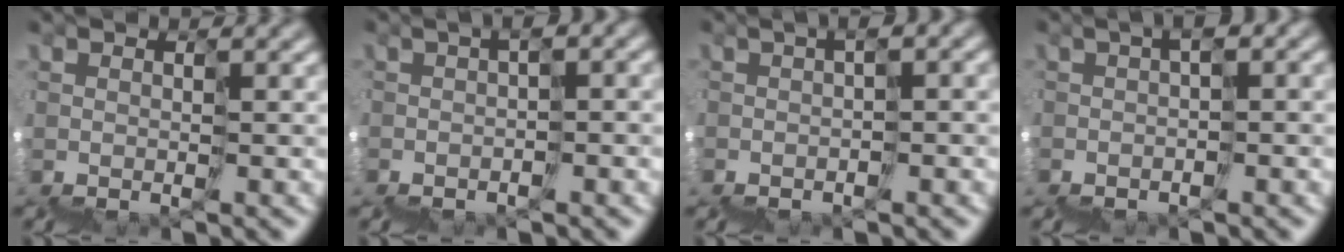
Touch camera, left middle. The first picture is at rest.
{"total": 2.7, "force": [-2.0, 0.0, 1.8], "torque": [-0.030, -0.008, -0.029]}
{"total": 2.6, "force": [-1.7, -0.1, 1.9], "torque": [-0.033, -0.008, -0.026]}
{"total": 2.1, "force": [-1.6, -0.4, 1.4], "torque": [-0.029, -0.004, -0.030]}